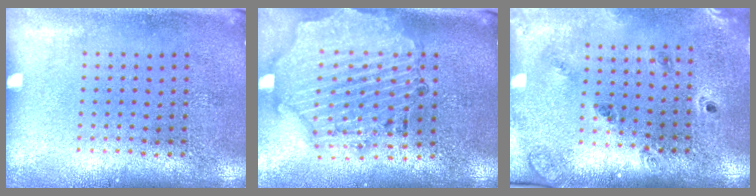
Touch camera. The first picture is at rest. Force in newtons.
{"total": 2.1, "press": 2.0, "slide": 0.4}
{"total": 1.4, "press": 1.4, "slide": 0.2}